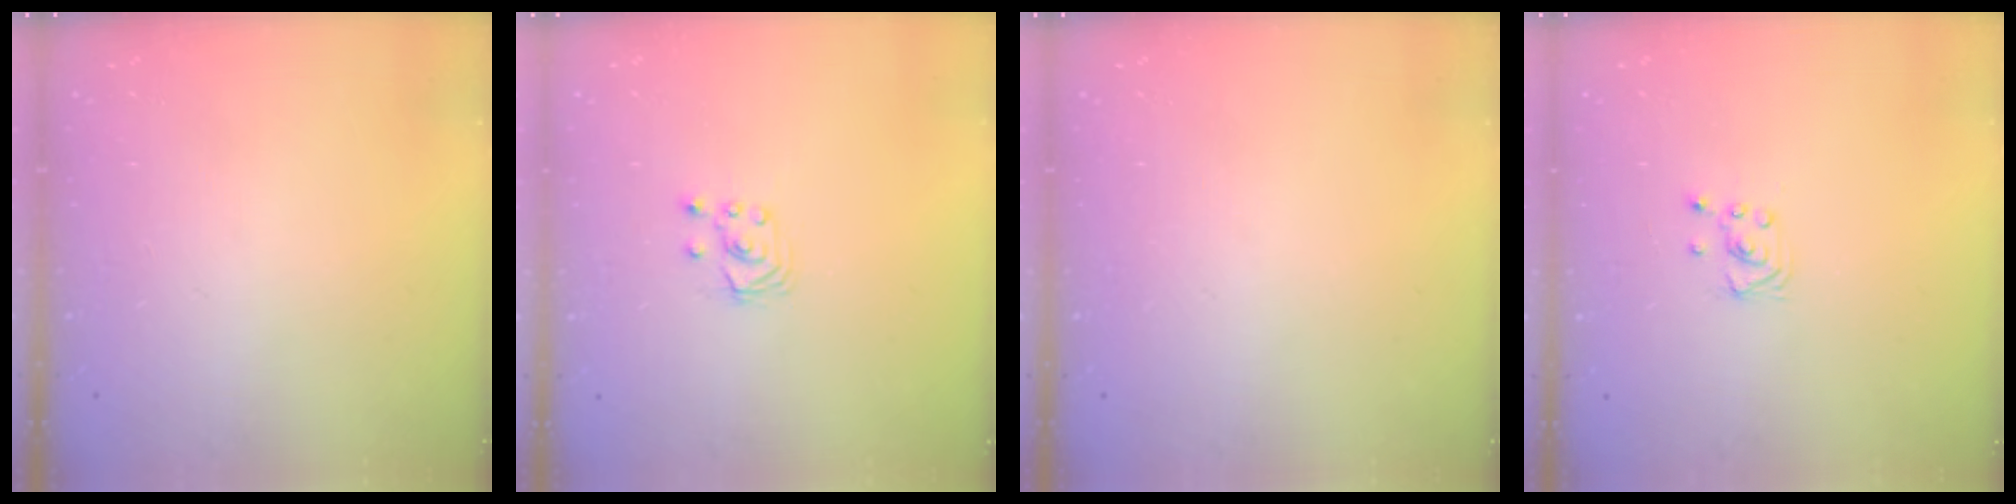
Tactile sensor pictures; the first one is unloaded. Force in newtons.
{"total": 2.6, "press": 2.6, "slide": 0.3}
{"total": 0.0}
{"total": 2.3, "press": 2.3, "slide": 0.2}